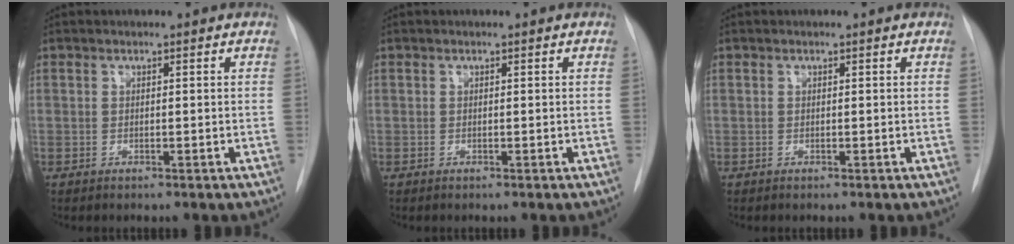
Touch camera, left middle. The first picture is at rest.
{"total": 0.0}
{"total": 0.0}